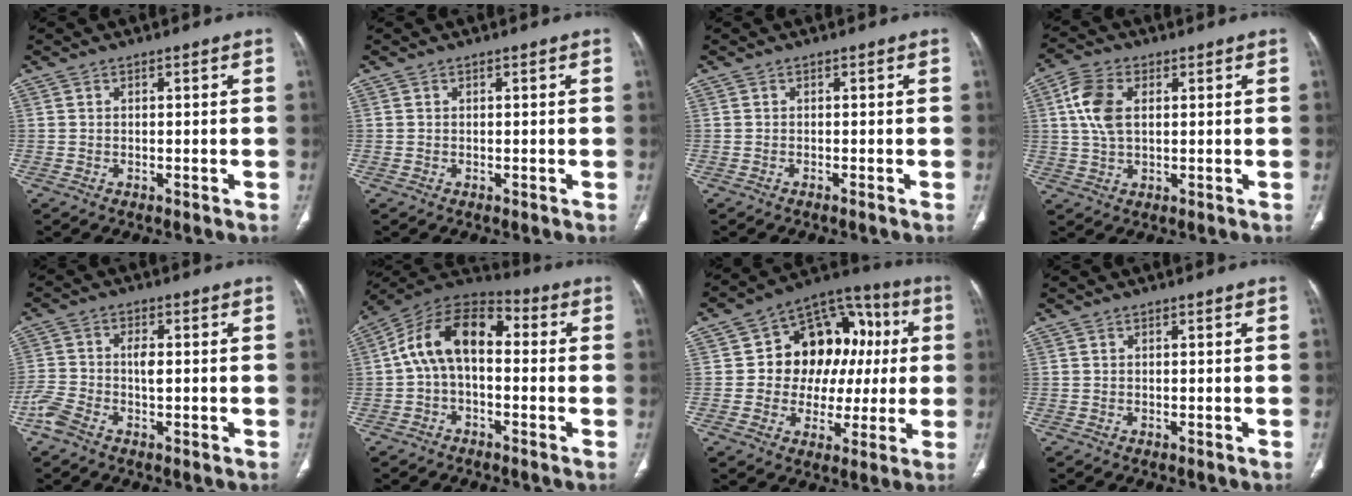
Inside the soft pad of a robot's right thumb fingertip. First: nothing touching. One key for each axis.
{"total": 0.0}
{"total": 0.6, "fx": -0.5, "fy": -0.1, "fz": 0.3, "tx": -0.005, "ty": 0.000, "tz": -0.008}
{"total": 7.8, "fx": 1.8, "fy": 4.6, "fz": 6.0, "tx": -0.130, "ty": 0.007, "tz": 0.035}
{"total": 6.0, "fx": -1.9, "fy": 3.0, "fz": 4.8, "tx": -0.119, "ty": 0.019, "tz": -0.039}
{"total": 13.2, "fx": 0.5, "fy": 7.9, "fz": 10.6, "tx": -0.168, "ty": 0.047, "tz": -0.007}
{"total": 17.5, "fx": 1.9, "fy": 13.6, "fz": 10.9, "tx": -0.076, "ty": 0.038, "tz": 0.029}
{"total": 0.0}